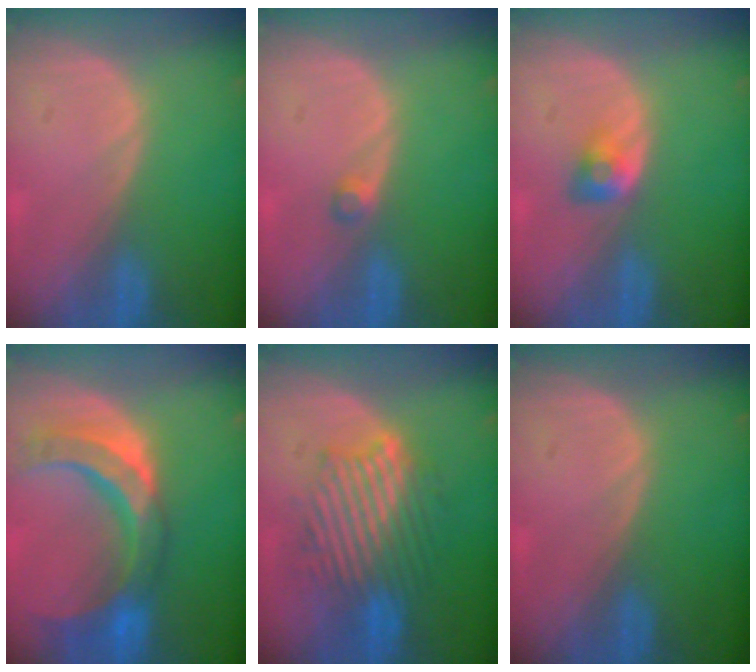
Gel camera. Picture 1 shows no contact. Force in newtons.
{"total": 1.5, "press": 1.2, "slide": 0.8}
{"total": 2.9, "press": 2.5, "slide": 1.5}
{"total": 11.2, "press": 9.6, "slide": 5.9}
{"total": 9.3, "press": 9.3, "slide": 0.5}
{"total": 0.0}